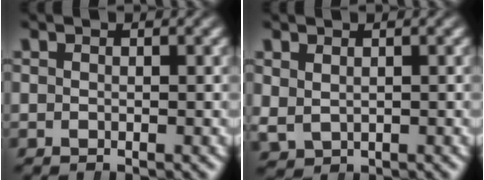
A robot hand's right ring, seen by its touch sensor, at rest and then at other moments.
{"total": 1.4, "force": [0.7, 1.1, 0.5], "torque": [-0.011, -0.006, 0.027]}